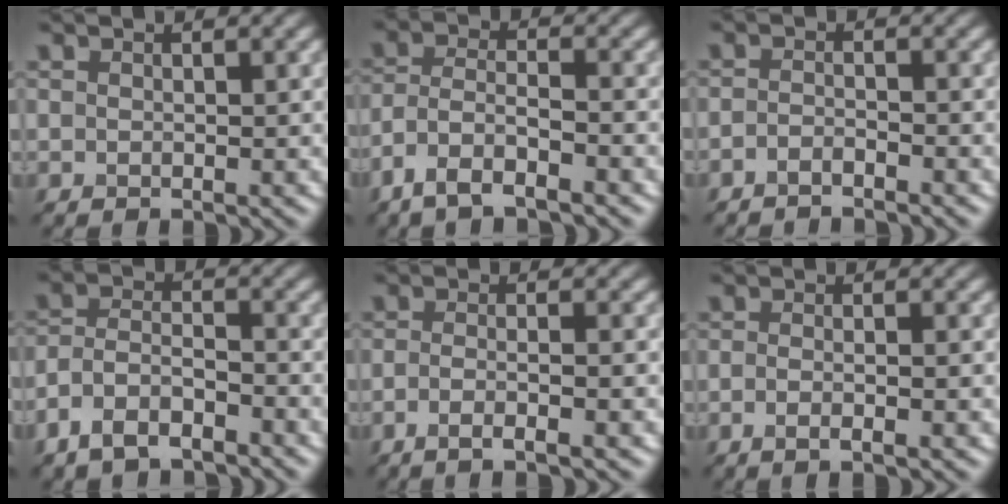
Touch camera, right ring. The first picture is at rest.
{"total": 4.5, "force": [-3.3, 1.2, 2.8], "torque": [-0.057, -0.001, -0.069]}
{"total": 1.5, "force": [-1.3, 0.2, 0.7], "torque": [-0.014, -0.005, -0.028]}
{"total": 4.8, "force": [-3.4, 2.1, 2.6], "torque": [-0.048, 0.002, -0.073]}
{"total": 3.8, "force": [-1.6, 1.0, 3.2], "torque": [-0.048, -0.006, -0.030]}
{"total": 3.2, "force": [-0.8, 1.3, 2.9], "torque": [-0.019, -0.002, -0.024]}